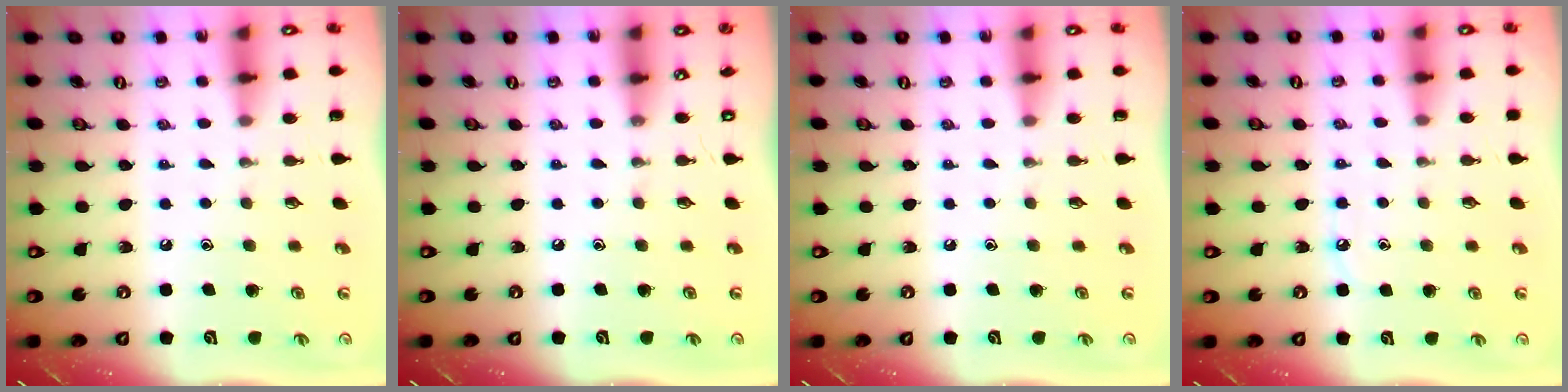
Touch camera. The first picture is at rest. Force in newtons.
{"total": 0.0}
{"total": 0.0}
{"total": 4.2, "press": 4.1, "slide": 0.6}